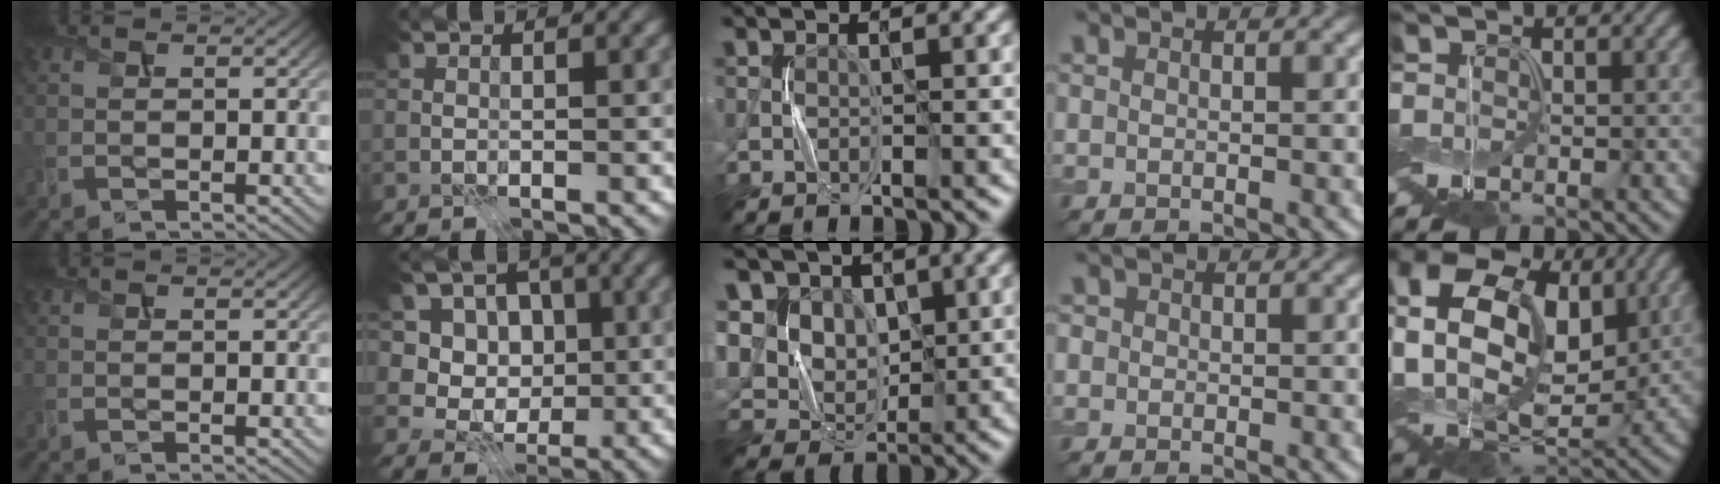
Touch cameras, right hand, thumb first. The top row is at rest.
{"index": {"total": 9.2, "force": [1.7, 8.0, 4.1], "torque": [-0.075, 0.016, 0.009]}, "middle": {"total": 7.3, "force": [2.2, 6.1, 3.5], "torque": [-0.073, 0.011, 0.030]}, "ring": {"total": 0.8, "force": [0.1, 0.7, 0.2], "torque": [-0.005, 0.003, -0.004]}, "little": {"total": 14.5, "force": [2.7, 10.2, 9.9], "torque": [-0.185, 0.024, 0.054]}}